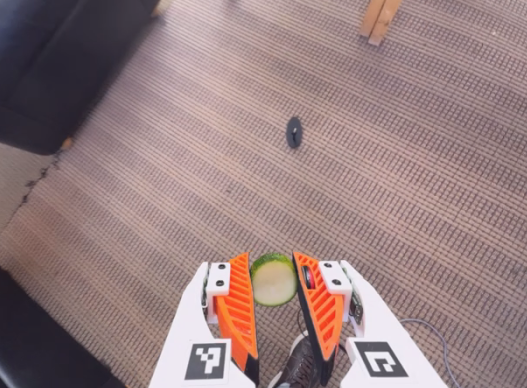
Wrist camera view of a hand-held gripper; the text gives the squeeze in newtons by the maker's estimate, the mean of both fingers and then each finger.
{"total": 10.1, "left": 10.7, "right": 9.5}